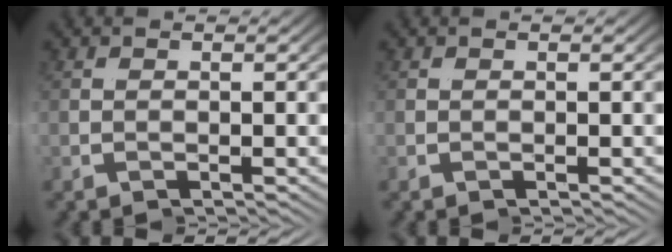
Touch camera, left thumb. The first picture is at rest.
{"total": 0.0}